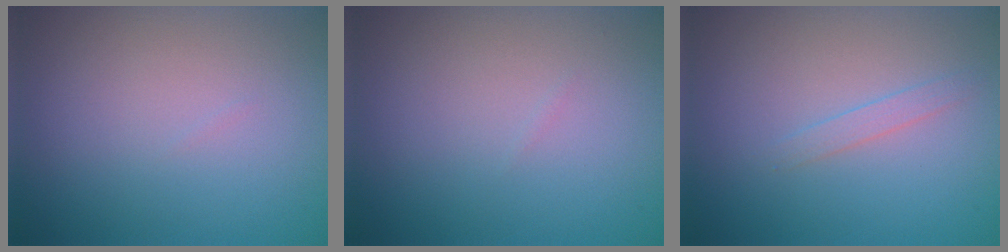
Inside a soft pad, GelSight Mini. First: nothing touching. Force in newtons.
{"total": 0.0}
{"total": 1.0, "press": 1.0, "slide": 0.1}